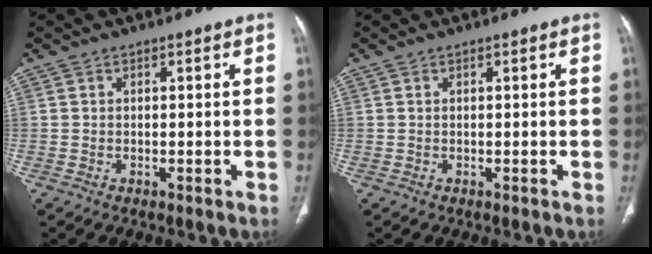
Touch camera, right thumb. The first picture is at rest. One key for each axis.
{"total": 0.0}